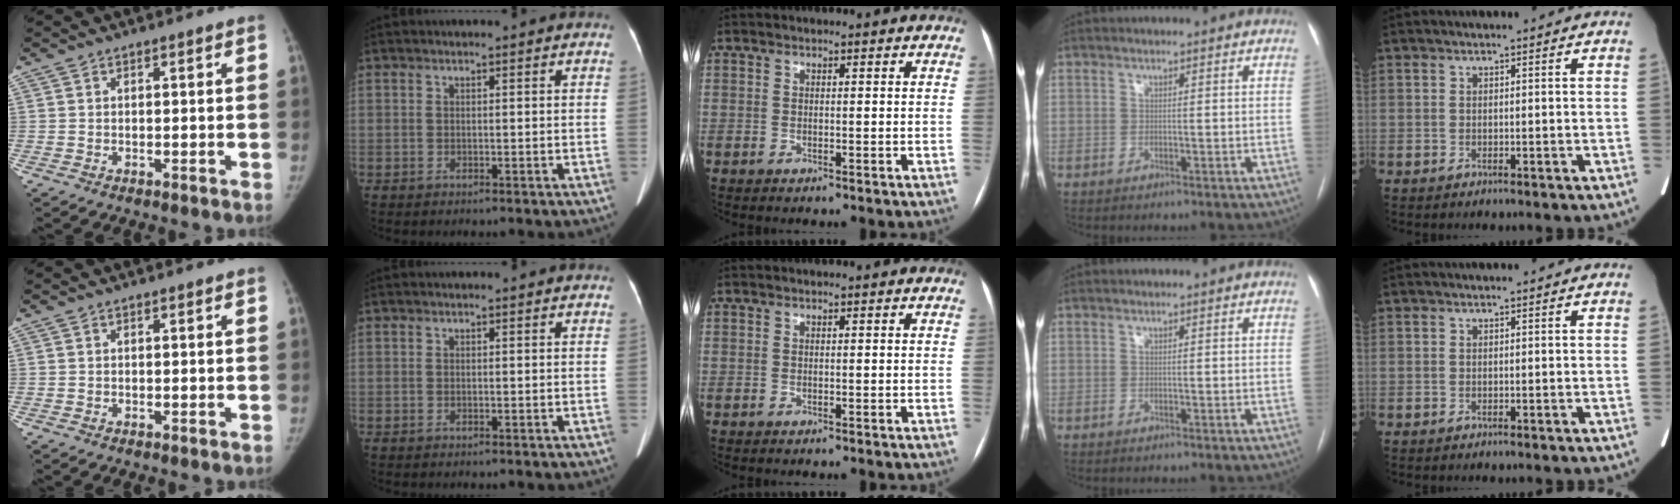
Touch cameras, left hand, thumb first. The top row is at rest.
{}